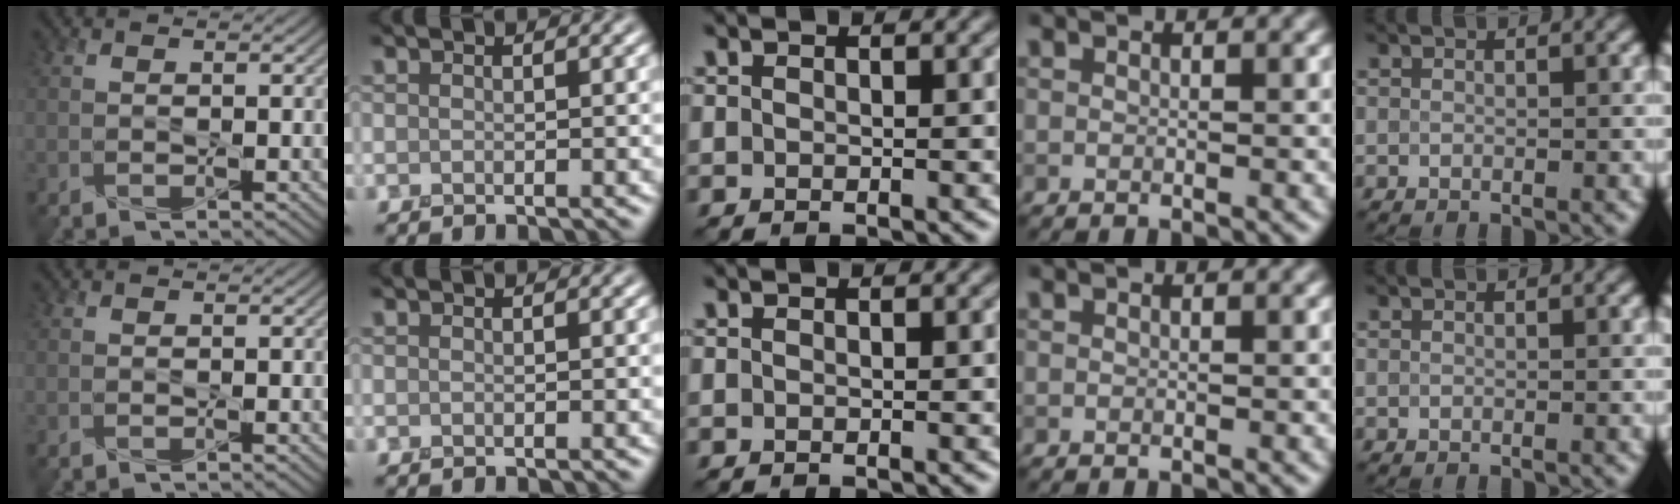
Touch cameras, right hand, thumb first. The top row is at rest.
{}